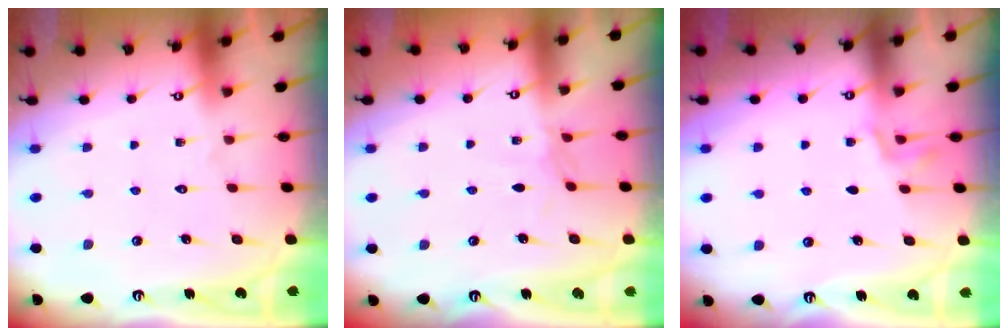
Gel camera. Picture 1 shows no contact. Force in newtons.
{"total": 2.3, "press": 2.2, "slide": 0.4}
{"total": 1.8, "press": 0.9, "slide": 1.5}